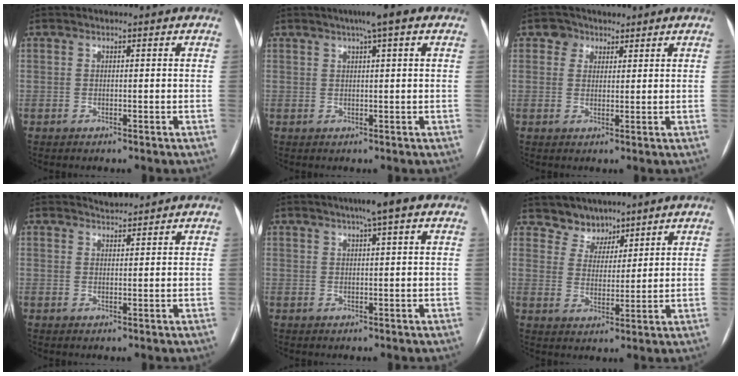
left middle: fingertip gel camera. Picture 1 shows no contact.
{"total": 4.8, "force": [2.8, 0.3, 3.9], "torque": [-0.060, 0.018, 0.039]}
{"total": 2.8, "force": [1.7, 2.2, 0.1], "torque": [0.001, 0.007, 0.021]}
{"total": 1.8, "force": [1.8, -0.1, -0.3], "torque": [-0.005, 0.002, 0.033]}
{"total": 4.6, "force": [2.7, 0.3, 3.6], "torque": [-0.056, 0.016, 0.038]}
{"total": 5.8, "force": [4.9, 3.1, 0.0], "torque": [0.004, 0.001, 0.090]}